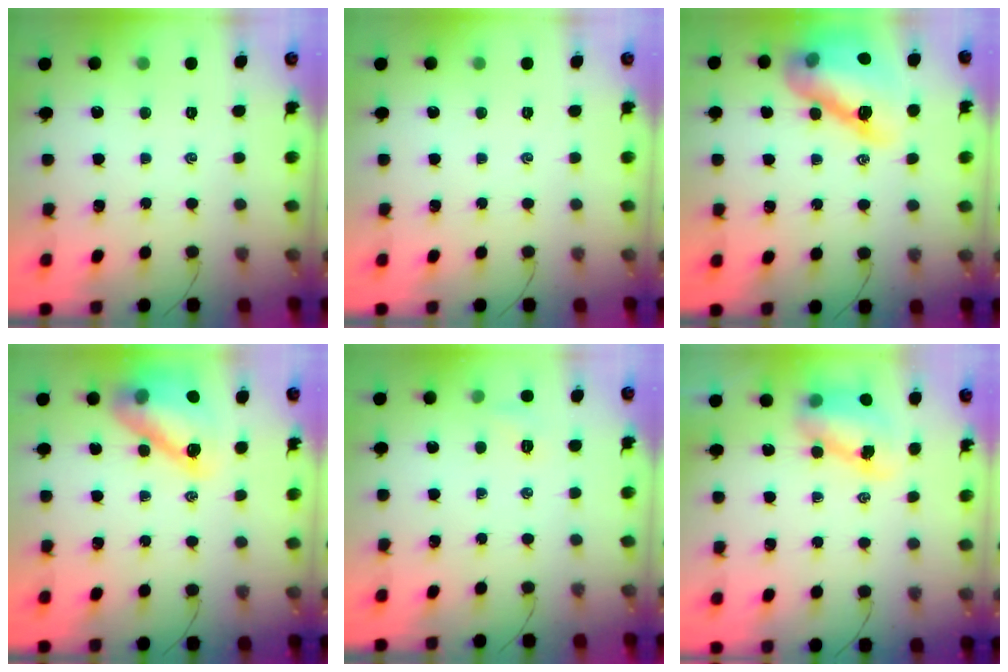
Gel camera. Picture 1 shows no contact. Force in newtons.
{"total": 0.0}
{"total": 16.2, "press": 15.6, "slide": 4.6}
{"total": 14.2, "press": 13.6, "slide": 4.1}
{"total": 5.5, "press": 5.4, "slide": 1.2}
{"total": 7.8, "press": 7.5, "slide": 2.0}